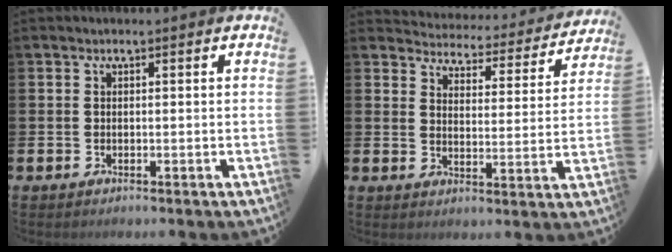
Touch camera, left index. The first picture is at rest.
{"total": 4.2, "force": [4.1, 0.8, 0.3], "torque": [-0.025, -0.040, 0.064]}